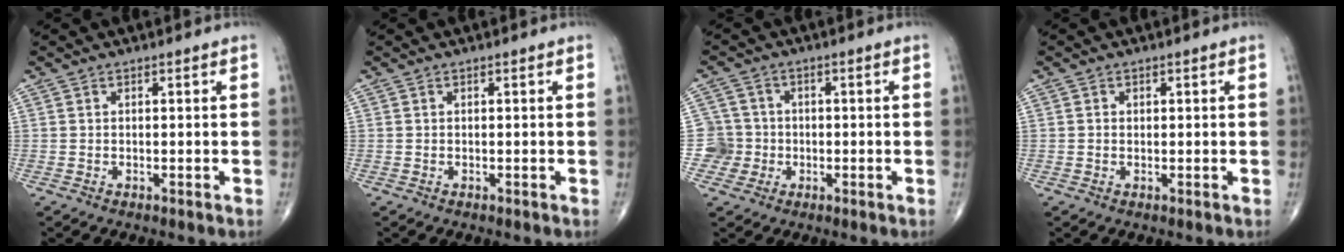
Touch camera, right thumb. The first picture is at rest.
{"total": 0.0}
{"total": 4.7, "force": [-1.0, 4.5, -0.6], "torque": [0.040, 0.014, -0.025]}
{"total": 0.6, "force": [0.1, 0.5, 0.2], "torque": [0.002, 0.000, 0.001]}